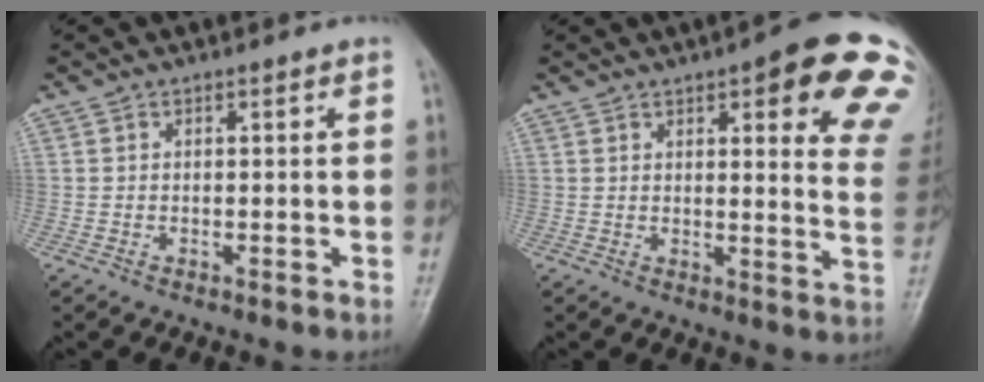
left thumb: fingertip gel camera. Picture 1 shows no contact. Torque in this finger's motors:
{"motor_torque": [0.77, 0.74, 1.55, -1.22, 0.07]}